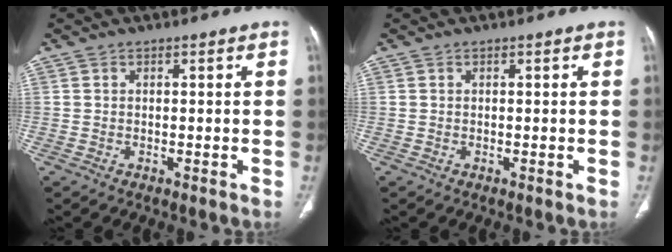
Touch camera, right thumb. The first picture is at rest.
{"total": 0.0}